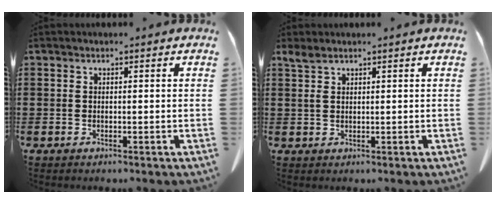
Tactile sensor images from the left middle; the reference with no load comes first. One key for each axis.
{"total": 1.9, "fx": 1.3, "fy": 0.7, "fz": 1.2, "tx": -0.030, "ty": 0.003, "tz": 0.024}